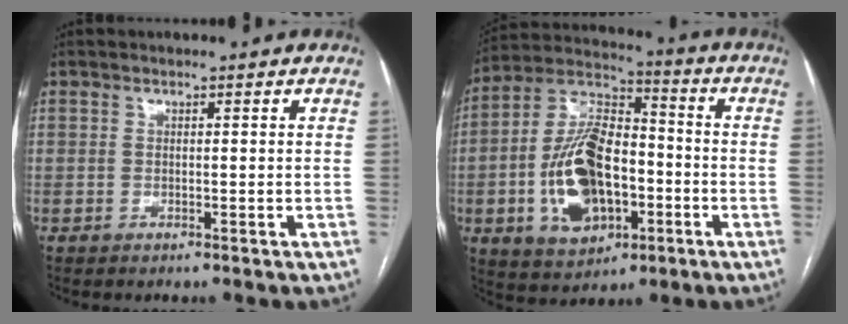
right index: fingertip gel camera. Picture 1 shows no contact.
{"total": 16.4, "force": [-3.9, 8.6, 13.4], "torque": [-0.274, 0.015, -0.062]}